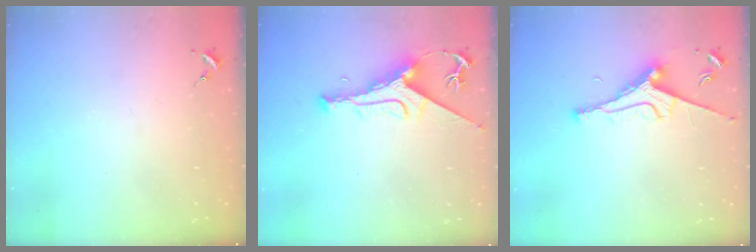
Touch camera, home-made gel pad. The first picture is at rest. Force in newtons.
{"total": 9.5, "press": 9.4, "slide": 1.0}
{"total": 9.5, "press": 9.4, "slide": 1.2}